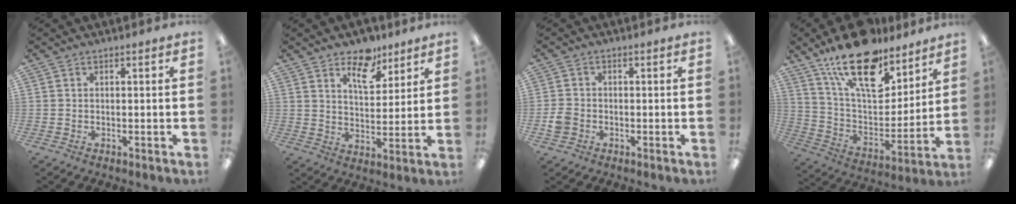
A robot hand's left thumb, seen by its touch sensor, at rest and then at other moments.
{"total": 10.3, "force": [7.2, 5.1, 5.3], "torque": [-0.060, -0.043, 0.122]}
{"total": 3.0, "force": [-1.1, 2.4, 1.4], "torque": [-0.022, 0.007, -0.020]}
{"total": 21.6, "force": [14.8, 9.5, 12.5], "torque": [-0.213, -0.091, 0.262]}